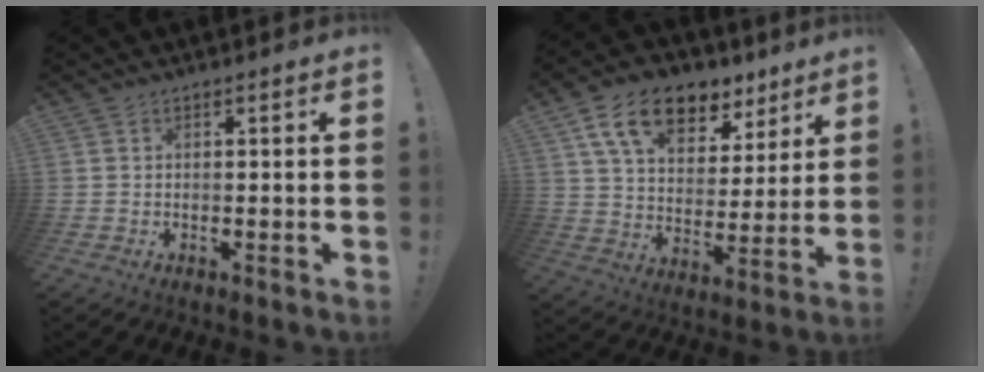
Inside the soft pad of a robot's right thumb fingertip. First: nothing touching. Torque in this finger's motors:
{"motor_torque": [0.68, 2.12, 0.46, -0.04, 0.11]}